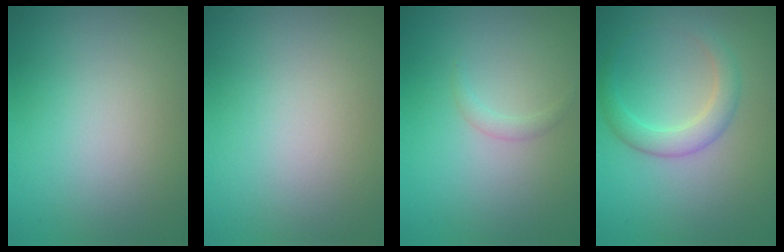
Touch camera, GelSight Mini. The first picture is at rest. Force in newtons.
{"total": 0.0}
{"total": 0.9, "press": 0.9, "slide": 0.1}
{"total": 2.9, "press": 2.9, "slide": 0.1}